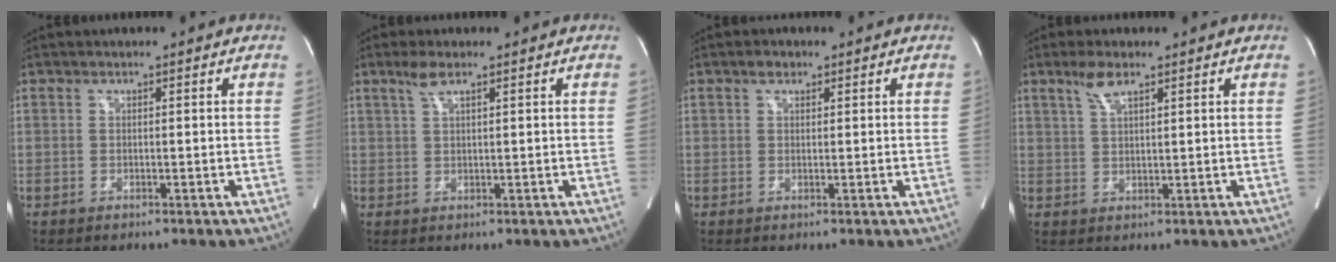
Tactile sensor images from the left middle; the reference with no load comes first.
{"total": 2.6, "force": [1.7, 0.3, 1.8], "torque": [-0.046, 0.006, 0.038]}
{"total": 1.4, "force": [0.9, 0.9, 0.6], "torque": [-0.014, 0.006, 0.014]}
{"total": 3.6, "force": [2.4, 0.7, 2.5], "torque": [-0.058, 0.005, 0.051]}